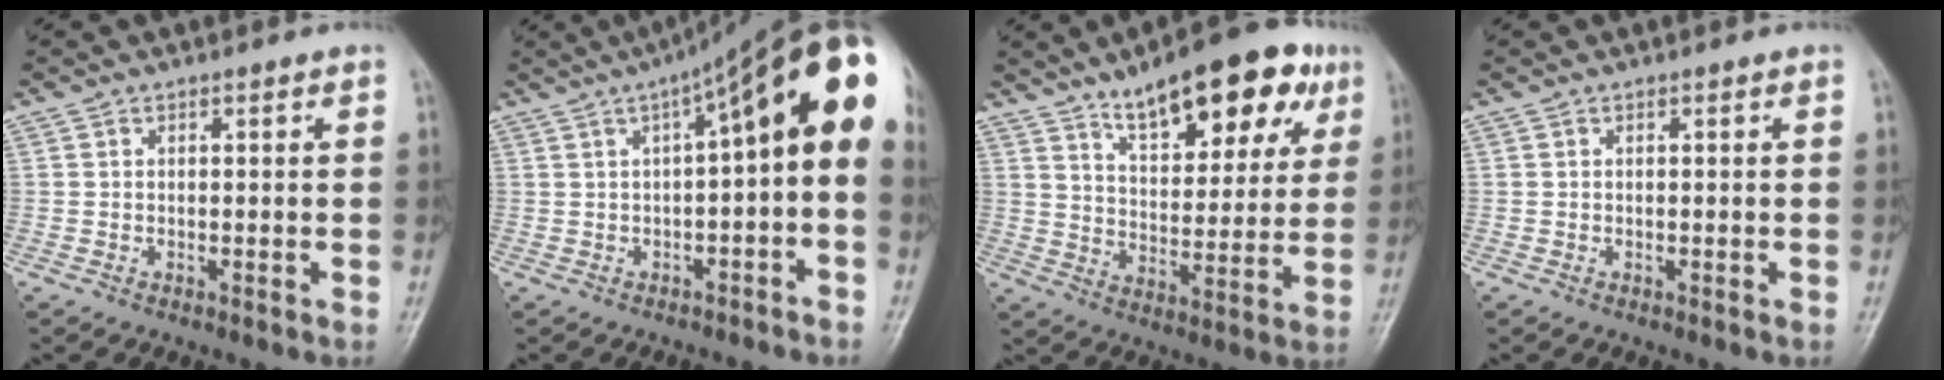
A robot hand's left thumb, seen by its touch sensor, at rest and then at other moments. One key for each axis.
{"total": 16.7, "fx": 2.1, "fy": 5.4, "fz": 15.7, "tx": -0.198, "ty": 0.056, "tz": 0.022}
{"total": 19.0, "fx": 11.1, "fy": 7.7, "fz": 13.3, "tx": -0.145, "ty": -0.036, "tz": 0.167}
{"total": 0.0}